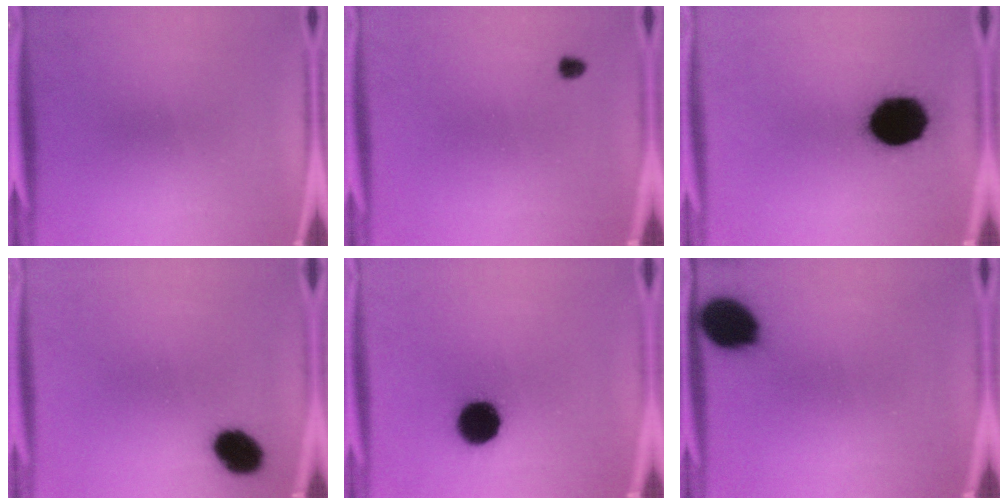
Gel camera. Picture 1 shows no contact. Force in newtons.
{"total": 1.2}
{"total": 16.9}
{"total": 8.4}
{"total": 11.8}
{"total": 11.4}